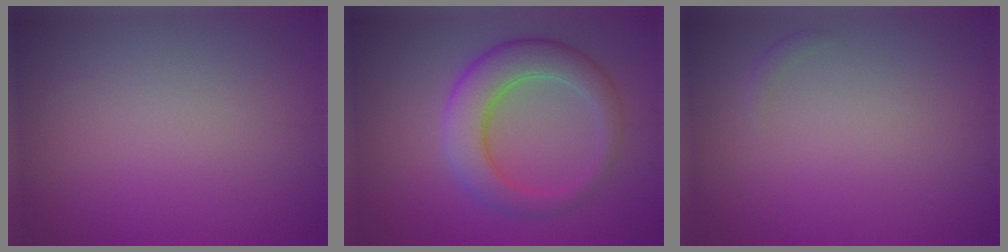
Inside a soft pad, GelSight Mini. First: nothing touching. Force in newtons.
{"total": 5.6, "press": 5.6, "slide": 0.3}
{"total": 0.6, "press": 0.6, "slide": 0.1}